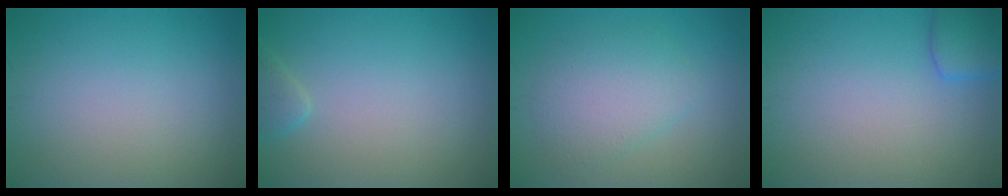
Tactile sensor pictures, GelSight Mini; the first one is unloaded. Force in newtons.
{"total": 1.3, "press": 1.3, "slide": 0.1}
{"total": 3.8, "press": 3.8, "slide": 0.1}
{"total": 2.7, "press": 2.7, "slide": 0.1}